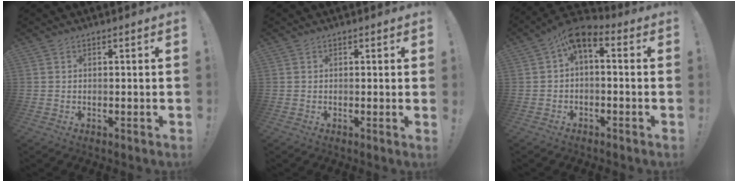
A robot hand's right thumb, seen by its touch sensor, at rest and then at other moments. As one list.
[{"total": 0.6, "force": [0.3, -0.3, 0.4], "torque": [0.006, -0.007, 0.002]}, {"total": 4.7, "force": [0.5, 2.3, 4.0], "torque": [-0.081, 0.001, 0.013]}]